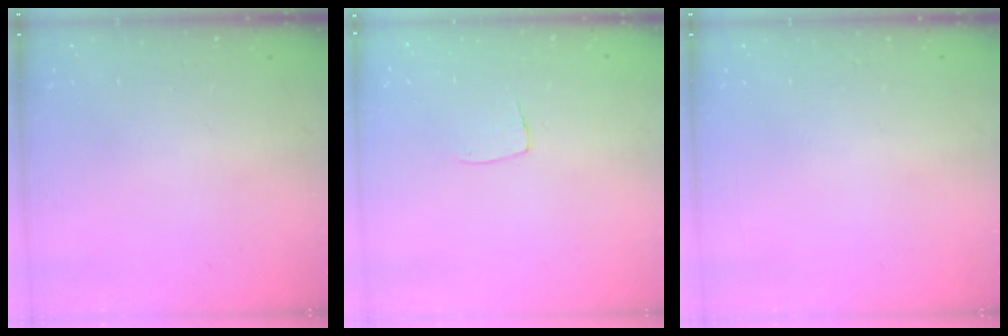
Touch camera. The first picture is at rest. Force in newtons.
{"total": 5.4, "press": 5.4, "slide": 0.3}
{"total": 0.0}